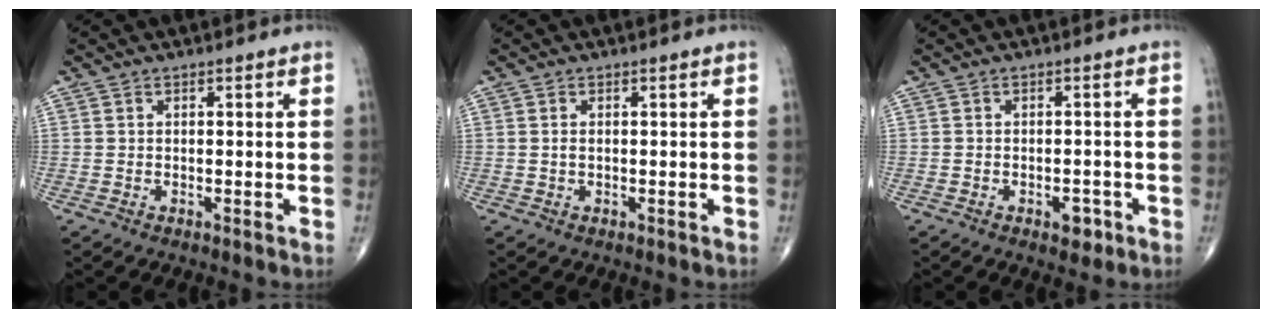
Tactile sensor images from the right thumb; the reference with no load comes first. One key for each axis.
{"total": 1.0, "fx": 0.1, "fy": 0.5, "fz": 0.8, "tx": -0.018, "ty": 0.001, "tz": 0.002}
{"total": 2.9, "fx": -1.4, "fy": 1.6, "fz": 1.9, "tx": -0.013, "ty": 0.008, "tz": -0.014}